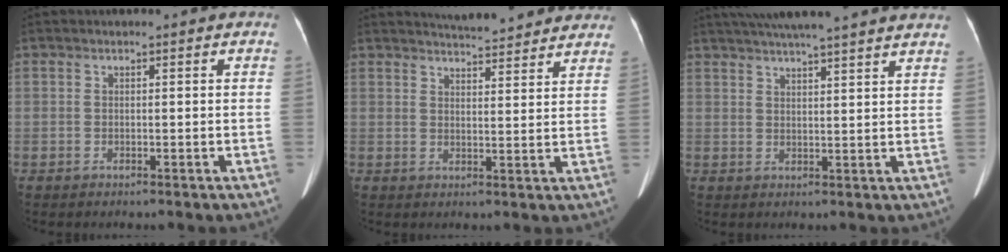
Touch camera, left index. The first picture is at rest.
{"total": 11.4, "force": [10.7, 1.6, 3.7], "torque": [-0.044, 0.006, 0.125]}
{"total": 19.3, "force": [17.0, 0.5, 9.2], "torque": [-0.155, 0.028, 0.224]}